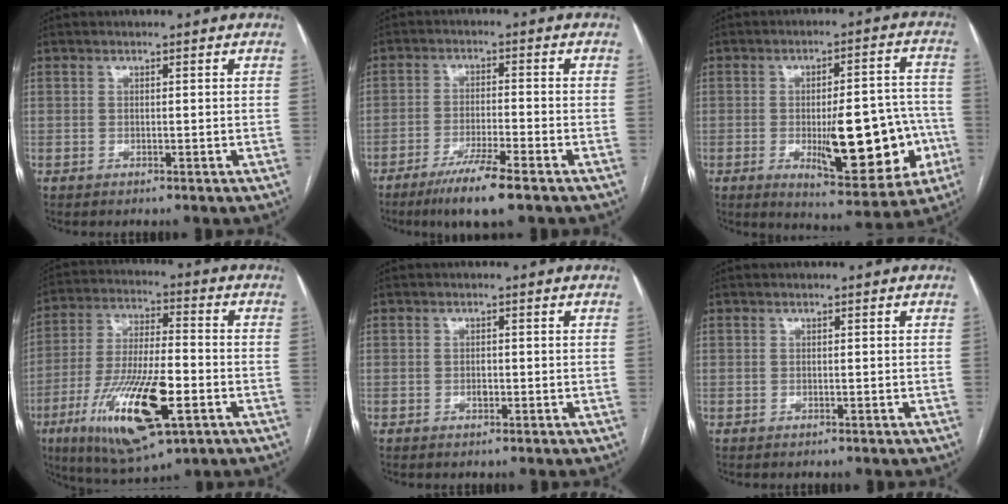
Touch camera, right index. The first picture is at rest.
{"total": 7.9, "force": [-5.3, 0.1, 5.8], "torque": [-0.104, -0.020, -0.094]}
{"total": 16.5, "force": [-4.0, 5.3, 15.1], "torque": [-0.195, 0.013, -0.044]}
{"total": 18.2, "force": [-7.0, 4.5, 16.2], "torque": [-0.329, -0.024, -0.114]}
{"total": 1.1, "force": [-0.2, 0.7, 0.8], "torque": [-0.014, 0.001, -0.003]}
{"total": 0.0}